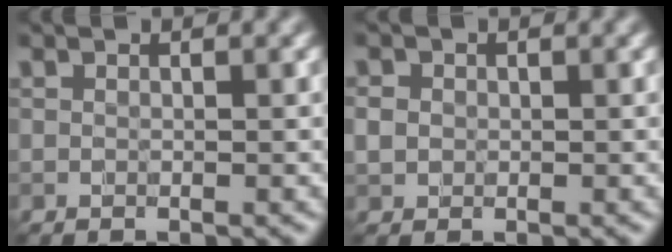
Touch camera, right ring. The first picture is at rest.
{"total": 1.4, "force": [0.1, 1.3, 0.6], "torque": [-0.007, -0.002, -0.004]}